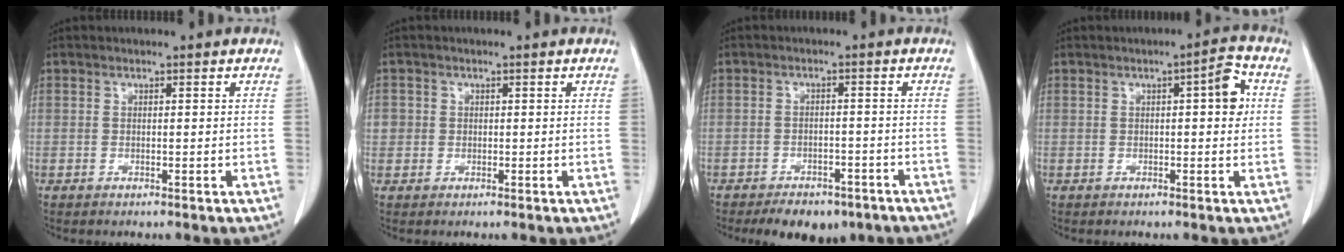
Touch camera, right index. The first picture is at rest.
{"total": 2.0, "force": [0.1, 2.0, 0.3], "torque": [0.003, 0.005, 0.003]}
{"total": 8.1, "force": [-6.1, 3.9, 3.6], "torque": [-0.043, 0.003, -0.080]}
{"total": 4.4, "force": [0.8, 1.0, 4.2], "torque": [-0.053, 0.008, 0.005]}